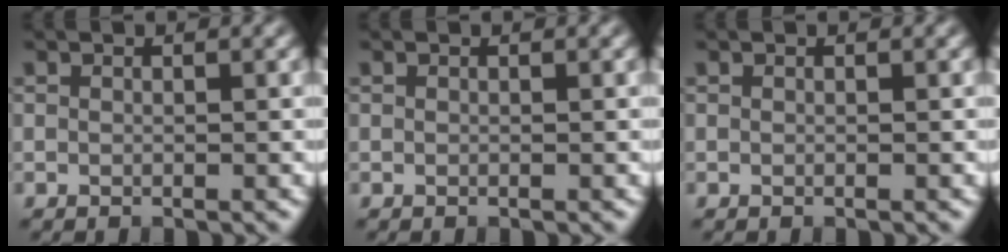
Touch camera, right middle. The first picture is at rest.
{"total": 0.0}
{"total": 0.0}